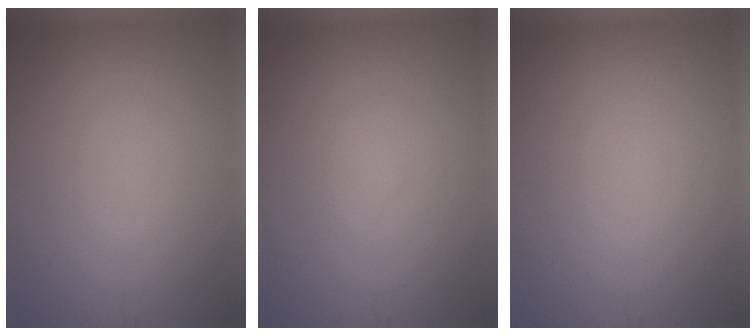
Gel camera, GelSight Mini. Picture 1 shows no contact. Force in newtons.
{"total": 0.6, "press": 0.6, "slide": 0.0}
{"total": 0.0}